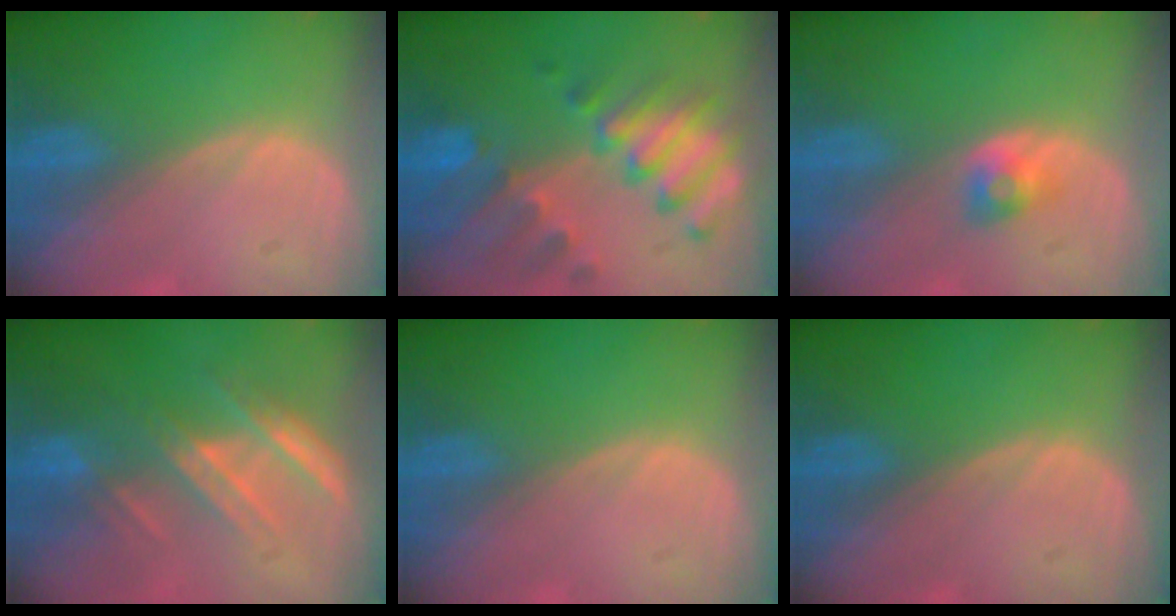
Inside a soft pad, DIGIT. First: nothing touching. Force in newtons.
{"total": 10.5, "press": 9.1, "slide": 5.3}
{"total": 2.5, "press": 2.3, "slide": 1.1}
{"total": 7.1, "press": 6.5, "slide": 3.0}
{"total": 0.0}
{"total": 0.0}